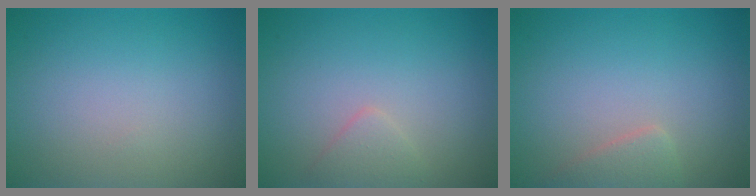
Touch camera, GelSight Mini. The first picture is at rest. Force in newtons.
{"total": 1.3, "press": 1.3, "slide": 0.0}
{"total": 1.7, "press": 1.7, "slide": 0.1}